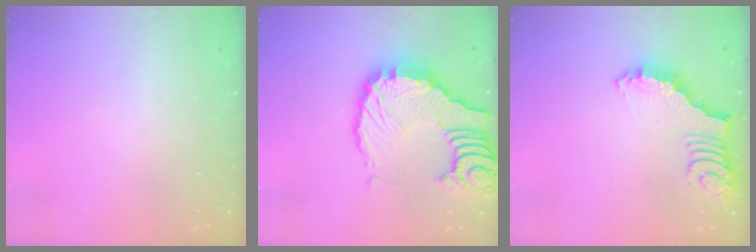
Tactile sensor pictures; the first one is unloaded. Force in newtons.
{"total": 17.5, "press": 17.3, "slide": 2.1}
{"total": 2.7, "press": 2.7, "slide": 0.5}